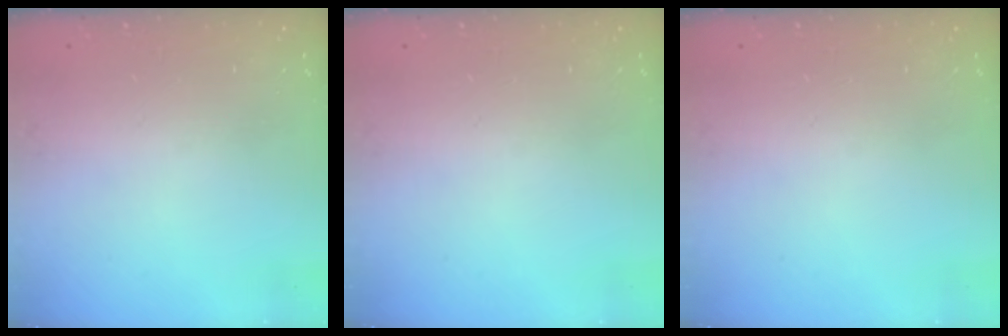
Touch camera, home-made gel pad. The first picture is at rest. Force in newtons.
{"total": 0.0}
{"total": 0.0}